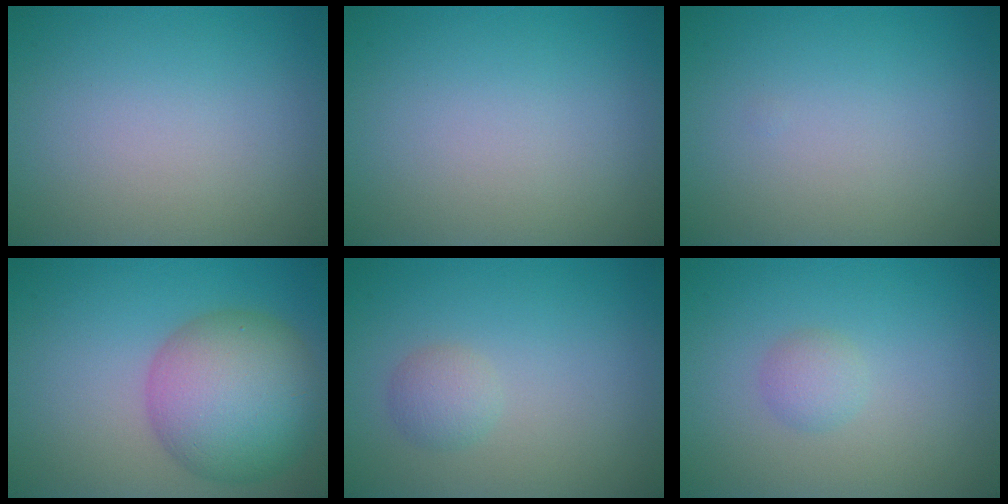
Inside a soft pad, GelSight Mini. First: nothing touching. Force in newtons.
{"total": 0.0}
{"total": 0.0}
{"total": 9.3, "press": 9.3, "slide": 0.4}
{"total": 1.6, "press": 1.6, "slide": 0.0}
{"total": 1.4, "press": 1.4, "slide": 0.1}